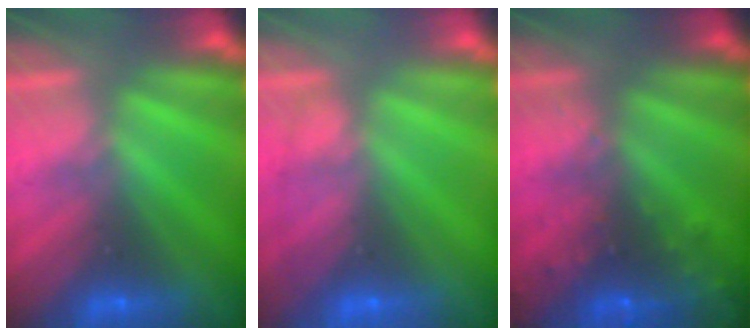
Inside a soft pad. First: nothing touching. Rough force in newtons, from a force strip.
{"total": 1.8}
{"total": 8.0}